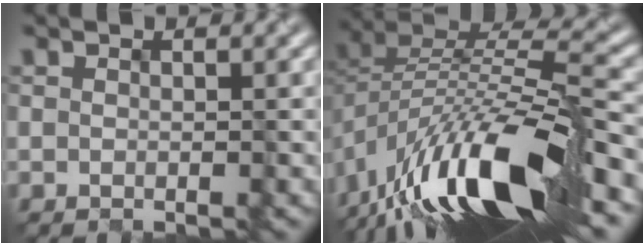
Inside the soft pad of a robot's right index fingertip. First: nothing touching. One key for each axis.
{"total": 15.4, "fx": -8.1, "fy": 5.1, "fz": 12.0, "tx": -0.223, "ty": 0.009, "tz": -0.141}